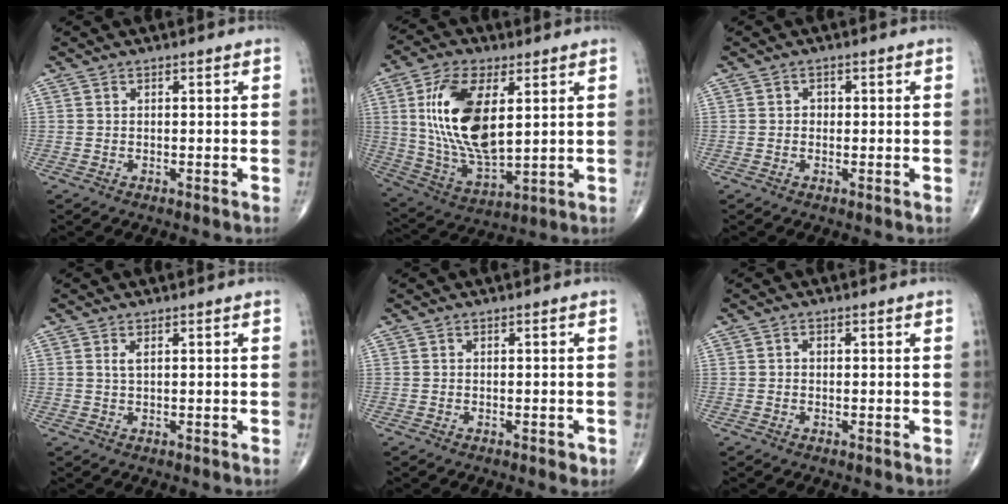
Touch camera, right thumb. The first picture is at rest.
{"total": 18.4, "force": [4.1, 8.8, 15.7], "torque": [-0.299, -0.019, 0.086]}
{"total": 1.1, "force": [0.0, 0.9, 0.5], "torque": [0.000, 0.003, -0.005]}
{"total": 1.1, "force": [0.5, 0.3, 0.9], "torque": [-0.019, 0.002, 0.010]}
{"total": 1.1, "force": [-0.5, 0.6, 0.8], "torque": [-0.007, -0.001, -0.006]}
{"total": 0.6, "force": [0.0, 0.5, 0.4], "torque": [-0.002, 0.001, -0.005]}